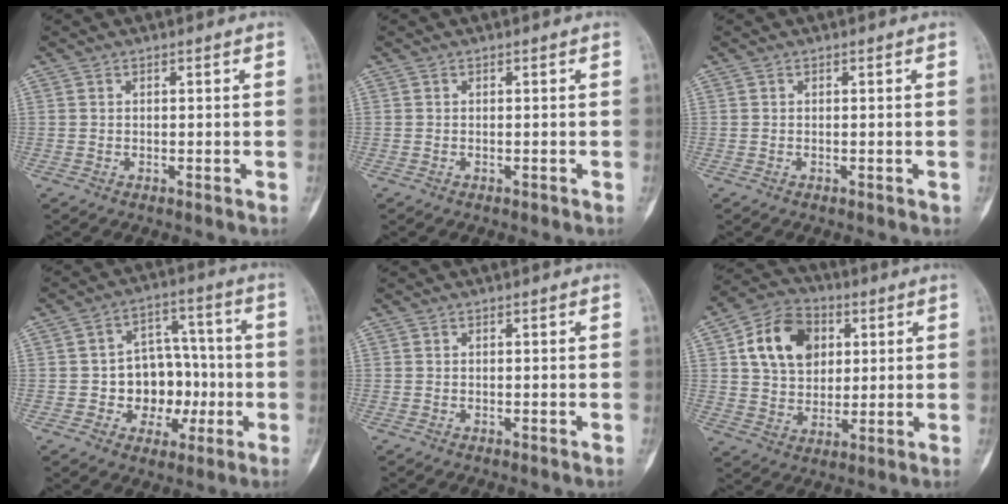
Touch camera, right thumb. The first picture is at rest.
{"total": 0.0}
{"total": 0.0}
{"total": 11.4, "force": [-1.9, 9.3, 6.3], "torque": [-0.030, 0.040, -0.024]}
{"total": 0.0}
{"total": 13.8, "force": [4.0, 10.3, 8.3], "torque": [-0.113, 0.000, 0.066]}